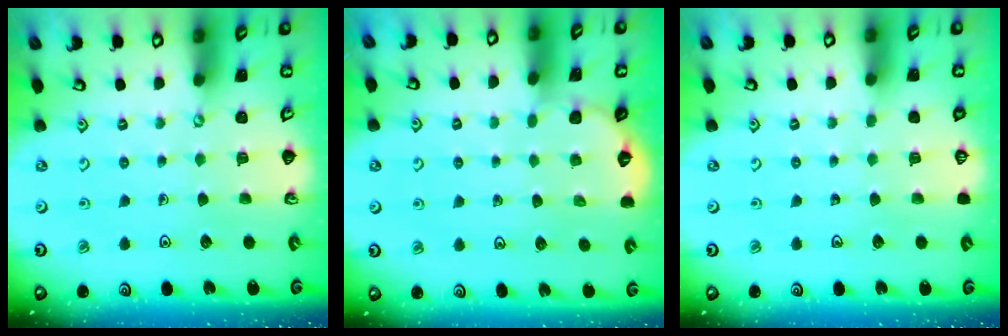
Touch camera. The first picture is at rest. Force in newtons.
{"total": 2.0, "press": 2.0, "slide": 0.1}
{"total": 0.0}